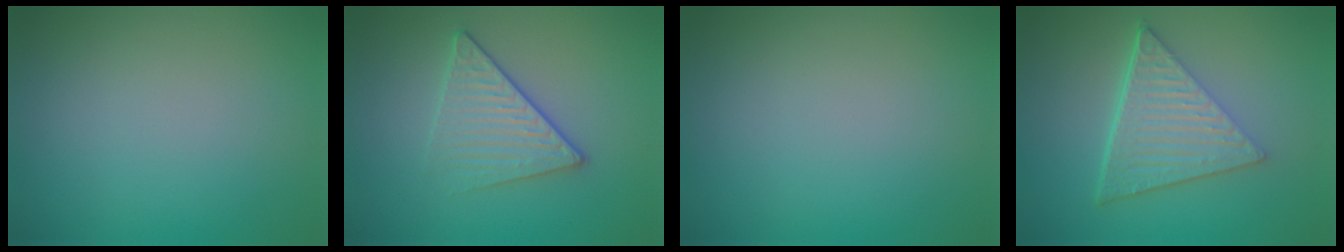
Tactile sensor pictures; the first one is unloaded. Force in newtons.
{"total": 3.3, "press": 3.0, "slide": 1.3}
{"total": 0.0}
{"total": 6.7, "press": 4.6, "slide": 4.9}